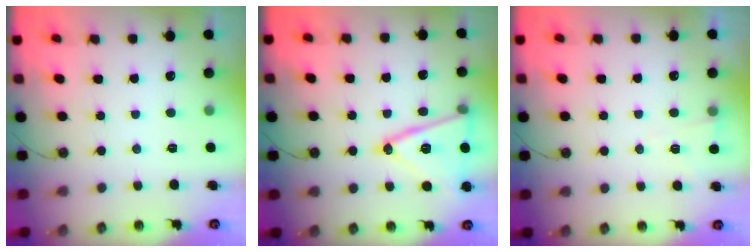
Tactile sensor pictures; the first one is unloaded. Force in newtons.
{"total": 17.5, "press": 17.2, "slide": 3.4}
{"total": 4.0, "press": 2.5, "slide": 3.1}